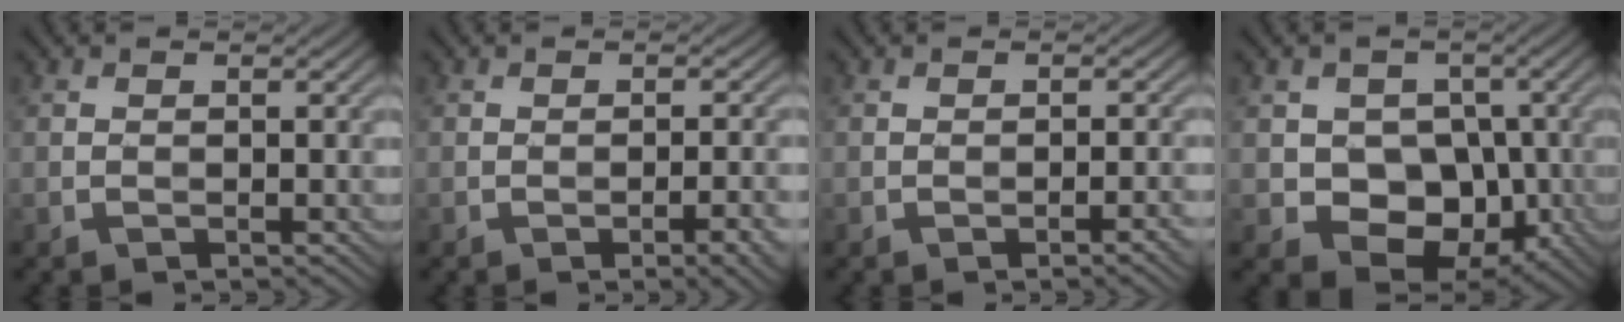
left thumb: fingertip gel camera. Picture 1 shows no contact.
{"total": 3.9, "force": [-1.7, 0.7, 3.4], "torque": [-0.046, 0.004, -0.020]}
{"total": 2.4, "force": [-1.0, 0.3, 2.2], "torque": [-0.031, 0.005, -0.016]}
{"total": 9.2, "force": [-1.3, 7.4, 5.2], "torque": [-0.070, -0.015, -0.043]}